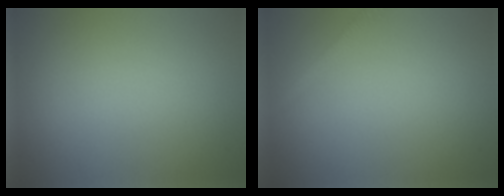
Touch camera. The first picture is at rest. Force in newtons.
{"total": 1.4, "press": 1.4, "slide": 0.1}